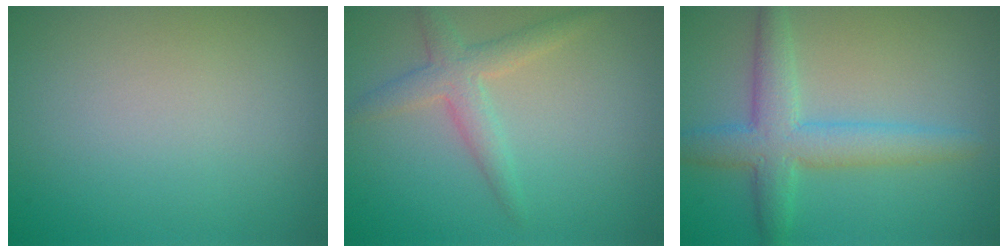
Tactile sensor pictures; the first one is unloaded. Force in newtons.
{"total": 2.7, "press": 2.7, "slide": 0.2}
{"total": 4.6, "press": 4.6, "slide": 0.1}